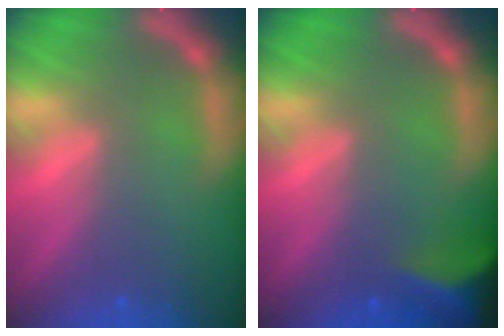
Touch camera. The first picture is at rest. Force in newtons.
{"total": 7.0}